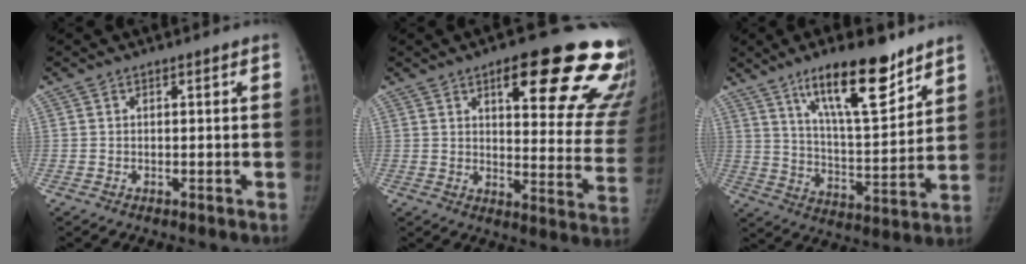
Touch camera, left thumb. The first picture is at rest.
{"total": 25.3, "force": [14.9, 7.9, 18.8], "torque": [-0.165, -0.059, 0.187]}
{"total": 17.3, "force": [11.5, 5.0, 11.9], "torque": [-0.162, -0.073, 0.198]}